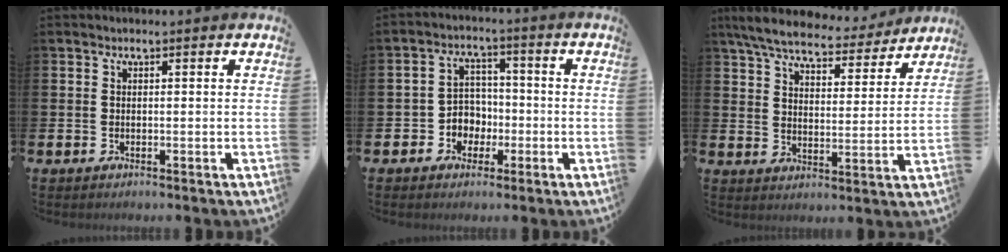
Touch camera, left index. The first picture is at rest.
{"total": 3.9, "force": [-1.2, 3.6, 1.0], "torque": [-0.040, 0.005, -0.027]}
{"total": 7.3, "force": [6.7, 1.6, 2.3], "torque": [-0.080, -0.034, 0.118]}